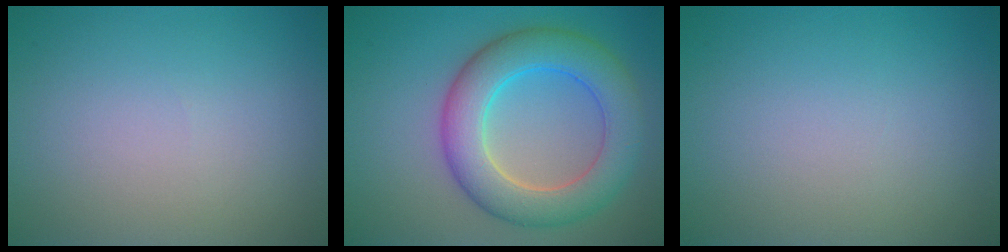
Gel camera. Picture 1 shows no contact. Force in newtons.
{"total": 7.4, "press": 7.4, "slide": 0.2}
{"total": 0.0}